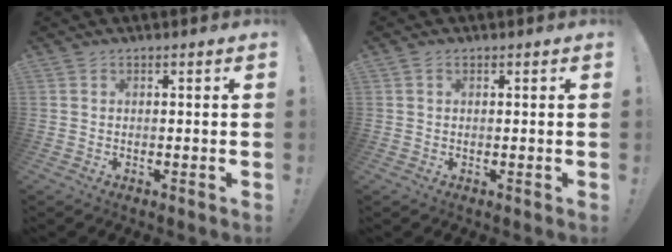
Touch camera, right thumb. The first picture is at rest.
{"total": 0.7, "force": [0.3, 0.5, 0.3], "torque": [-0.006, 0.002, 0.005]}